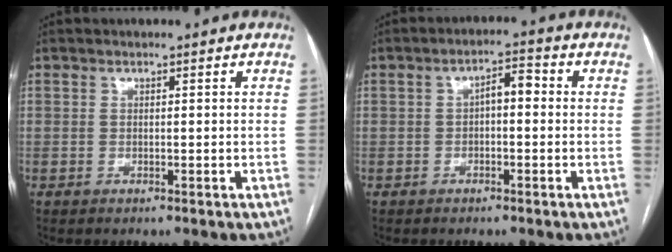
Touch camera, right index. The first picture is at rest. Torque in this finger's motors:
{"motor_torque": [0.63, 0.06, 0.19, 0.05]}